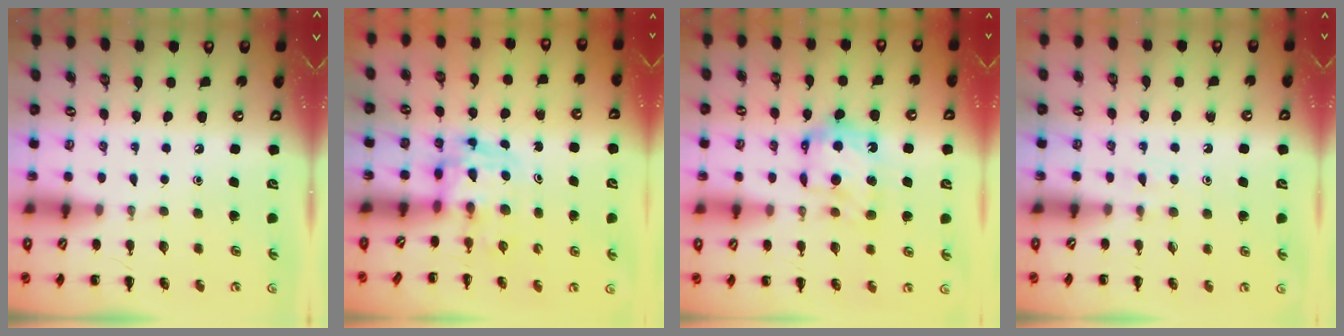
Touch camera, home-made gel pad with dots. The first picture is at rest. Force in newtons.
{"total": 3.7, "press": 3.7, "slide": 0.6}
{"total": 9.6, "press": 9.6, "slide": 0.8}
{"total": 2.9, "press": 2.7, "slide": 1.2}